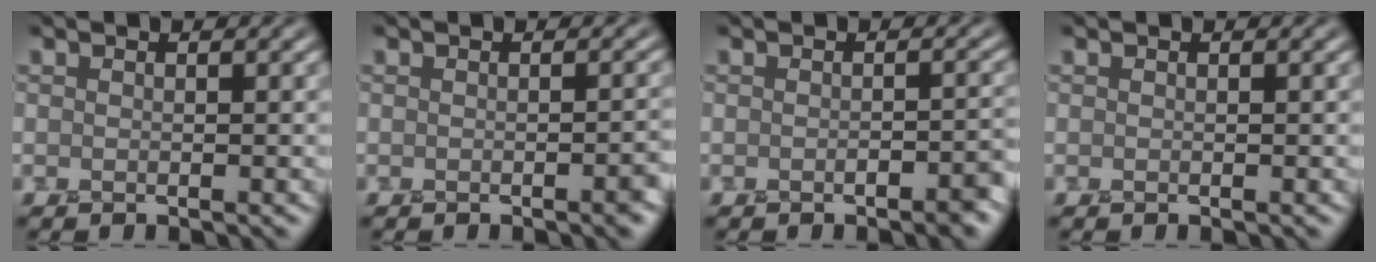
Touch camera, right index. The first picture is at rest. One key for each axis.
{"total": 1.8, "fx": -0.7, "fy": 0.6, "fz": 1.5, "tx": -0.015, "ty": 0.003, "tz": -0.012}
{"total": 2.4, "fx": -1.3, "fy": 0.8, "fz": 1.9, "tx": -0.027, "ty": 0.002, "tz": -0.020}
{"total": 0.0}